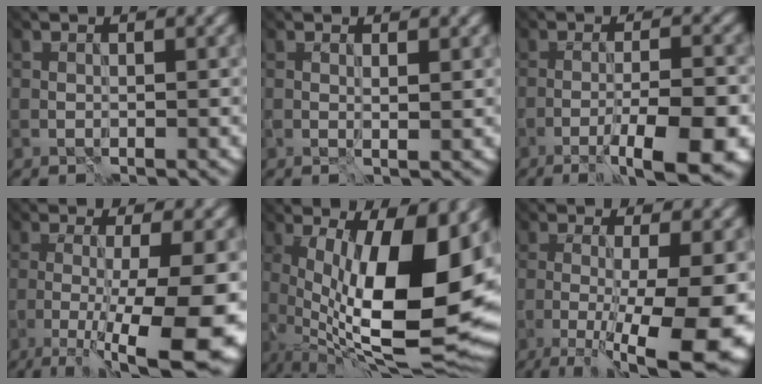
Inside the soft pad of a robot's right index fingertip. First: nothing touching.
{"total": 0.7, "force": [0.4, -0.3, 0.5], "torque": [-0.009, -0.004, 0.008]}
{"total": 6.6, "force": [-3.5, 0.9, 5.5], "torque": [-0.075, -0.004, -0.056]}
{"total": 10.6, "force": [-3.2, 1.9, 10.0], "torque": [-0.142, -0.021, -0.042]}
{"total": 16.3, "force": [-0.4, 5.9, 15.2], "torque": [-0.232, -0.009, 0.004]}
{"total": 10.4, "force": [-2.9, 2.0, 9.8], "torque": [-0.132, -0.020, -0.038]}